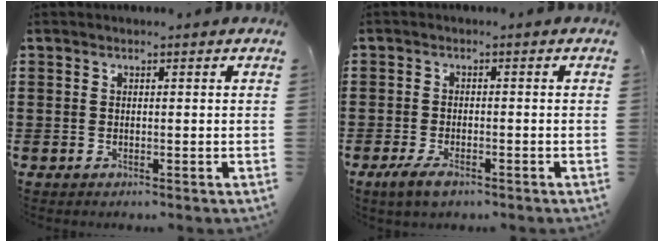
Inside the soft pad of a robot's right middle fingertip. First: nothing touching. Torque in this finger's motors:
{"motor_torque": [1.83, 0.31, 0.35, 0.14]}